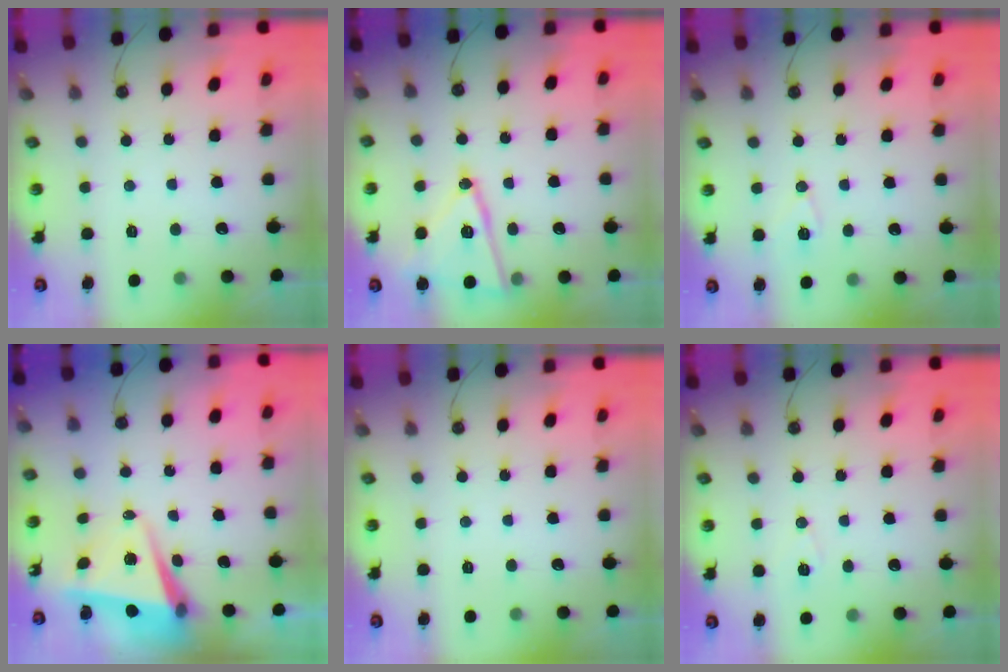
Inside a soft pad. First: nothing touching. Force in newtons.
{"total": 15.3, "press": 15.3, "slide": 1.2}
{"total": 7.2, "press": 7.2, "slide": 0.1}
{"total": 5.5, "press": 5.4, "slide": 1.3}
{"total": 0.0}
{"total": 6.0, "press": 4.8, "slide": 3.6}